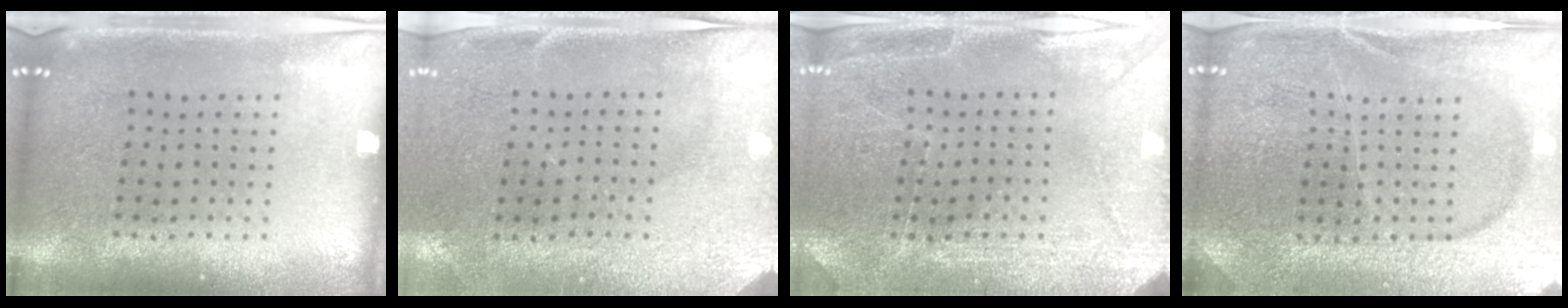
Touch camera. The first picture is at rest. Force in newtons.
{"total": 3.0, "press": 2.4, "slide": 1.8}
{"total": 2.9, "press": 2.8, "slide": 0.3}
{"total": 4.1, "press": 3.9, "slide": 1.1}